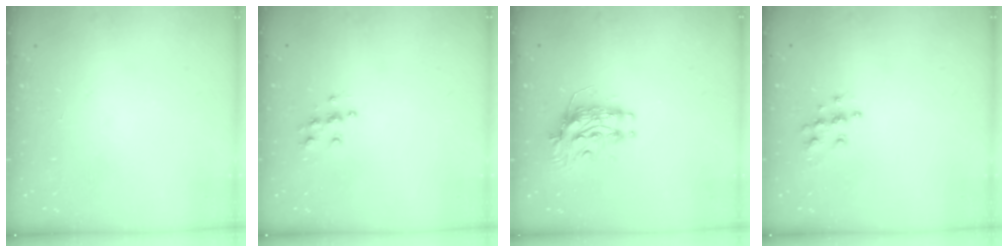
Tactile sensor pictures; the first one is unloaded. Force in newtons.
{"total": 6.4, "press": 6.4, "slide": 0.3}
{"total": 9.2, "press": 9.2, "slide": 0.7}
{"total": 7.4, "press": 7.4, "slide": 0.2}